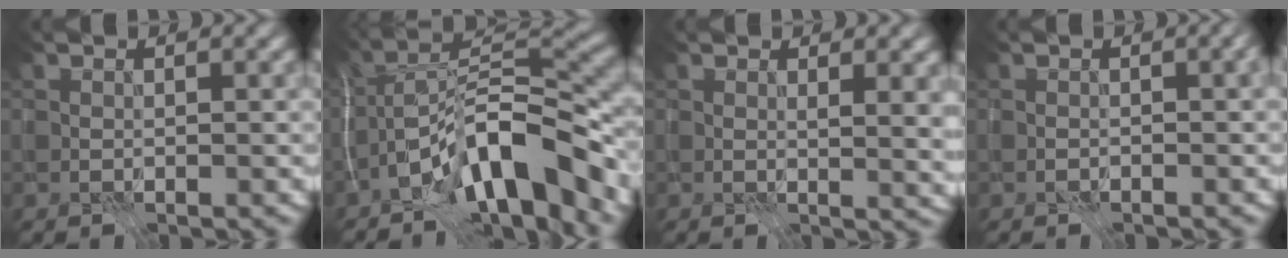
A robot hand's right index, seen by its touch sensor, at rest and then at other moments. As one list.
[{"total": 11.1, "force": [-6.2, 3.5, 8.5], "torque": [-0.128, 0.019, -0.123]}, {"total": 2.6, "force": [0.8, 0.7, 2.3], "torque": [-0.027, -0.002, 0.014]}, {"total": 1.2, "force": [-0.6, 0.4, 1.0], "torque": [-0.016, -0.001, -0.010]}]